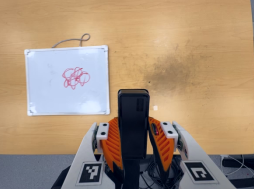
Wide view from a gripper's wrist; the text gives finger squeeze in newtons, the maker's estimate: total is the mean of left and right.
{"total": 3.7, "left": 2.2, "right": 5.3}